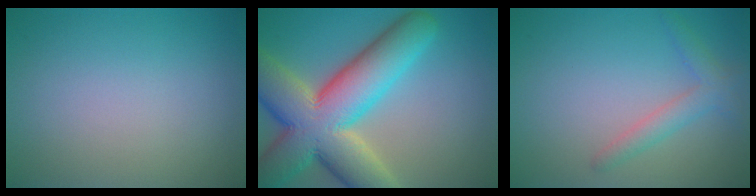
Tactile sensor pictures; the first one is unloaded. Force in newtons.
{"total": 13.9, "press": 13.8, "slide": 1.0}
{"total": 2.3, "press": 2.3, "slide": 0.1}